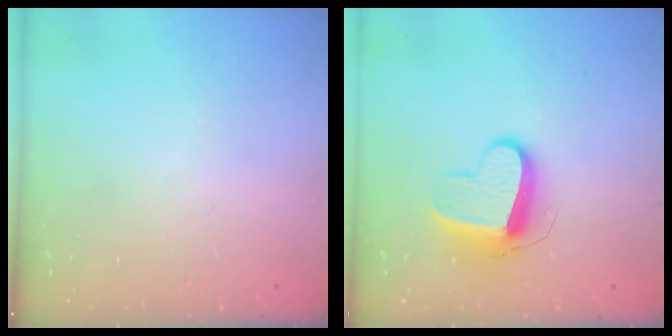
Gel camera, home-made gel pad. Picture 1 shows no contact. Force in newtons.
{"total": 10.7, "press": 10.7, "slide": 0.5}